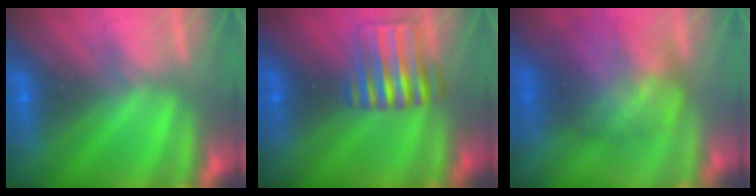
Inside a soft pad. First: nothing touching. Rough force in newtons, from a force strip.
{"total": 7.1}
{"total": 7.5}